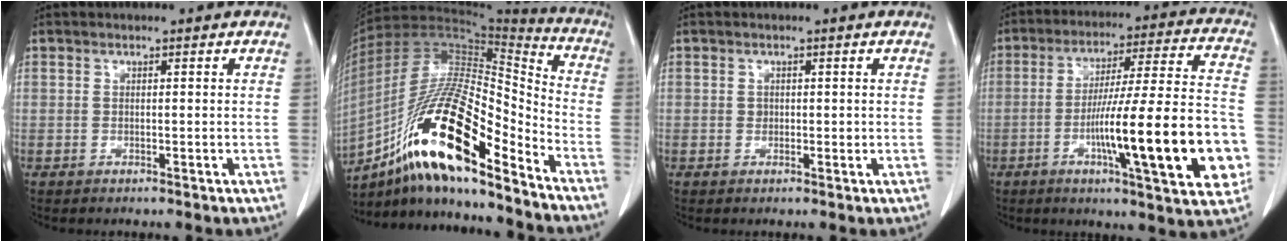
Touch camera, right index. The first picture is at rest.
{"total": 21.7, "force": [-12.4, 4.1, 17.4], "torque": [-0.338, -0.007, -0.219]}
{"total": 1.1, "force": [0.1, 1.0, 0.6], "torque": [-0.008, 0.001, 0.003]}
{"total": 21.2, "force": [-5.6, 1.8, 20.3], "torque": [-0.273, 0.006, -0.079]}